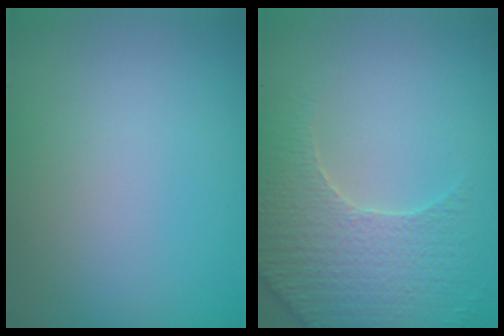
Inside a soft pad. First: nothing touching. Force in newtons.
{"total": 4.6, "press": 4.3, "slide": 1.4}